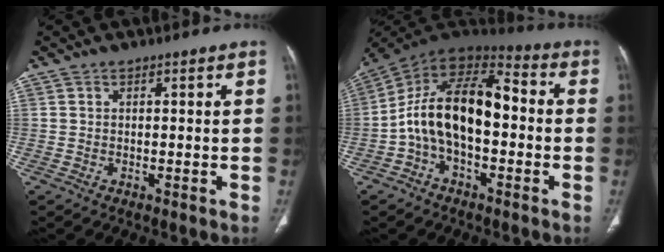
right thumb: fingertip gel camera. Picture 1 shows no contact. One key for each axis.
{"total": 16.9, "fx": -1.7, "fy": 9.3, "fz": 14.0, "tx": -0.229, "ty": 0.052, "tz": -0.040}